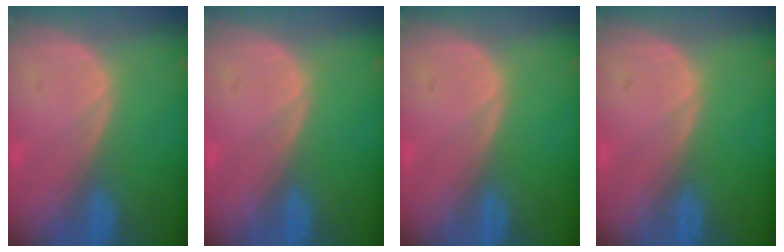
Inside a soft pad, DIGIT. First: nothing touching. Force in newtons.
{"total": 0.0}
{"total": 0.0}
{"total": 0.0}